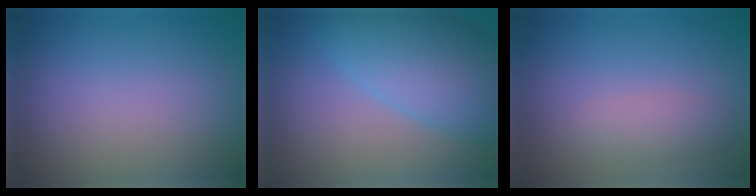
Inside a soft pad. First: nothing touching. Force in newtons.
{"total": 7.7, "press": 7.7, "slide": 0.3}
{"total": 1.9, "press": 1.9, "slide": 0.0}